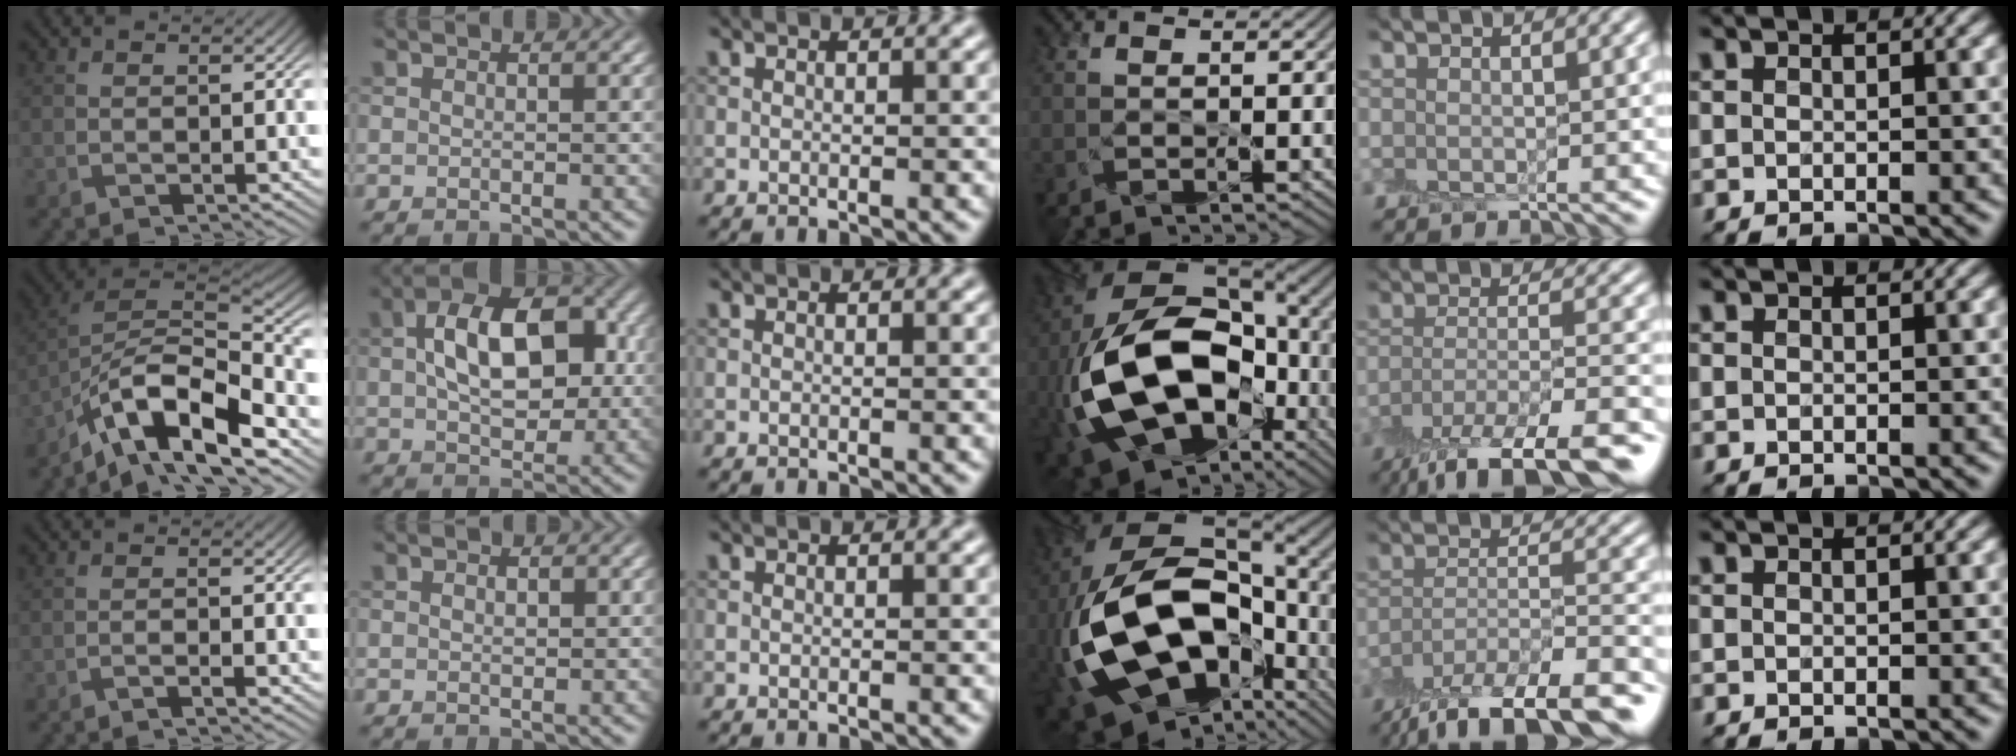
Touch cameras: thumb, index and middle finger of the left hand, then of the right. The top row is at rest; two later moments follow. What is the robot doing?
{"motion": "peel", "object": "plastic screen protector"}